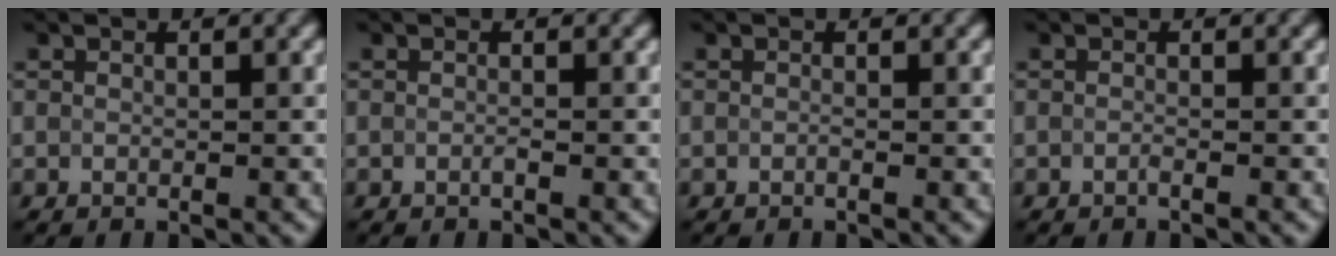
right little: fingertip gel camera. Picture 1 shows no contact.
{"total": 1.0, "force": [-0.8, -0.4, -0.4], "torque": [0.002, -0.003, -0.010]}
{"total": 0.8, "force": [-0.7, -0.3, -0.3], "torque": [0.002, -0.006, -0.013]}
{"total": 1.0, "force": [-1.0, -0.3, -0.3], "torque": [0.004, -0.003, -0.015]}